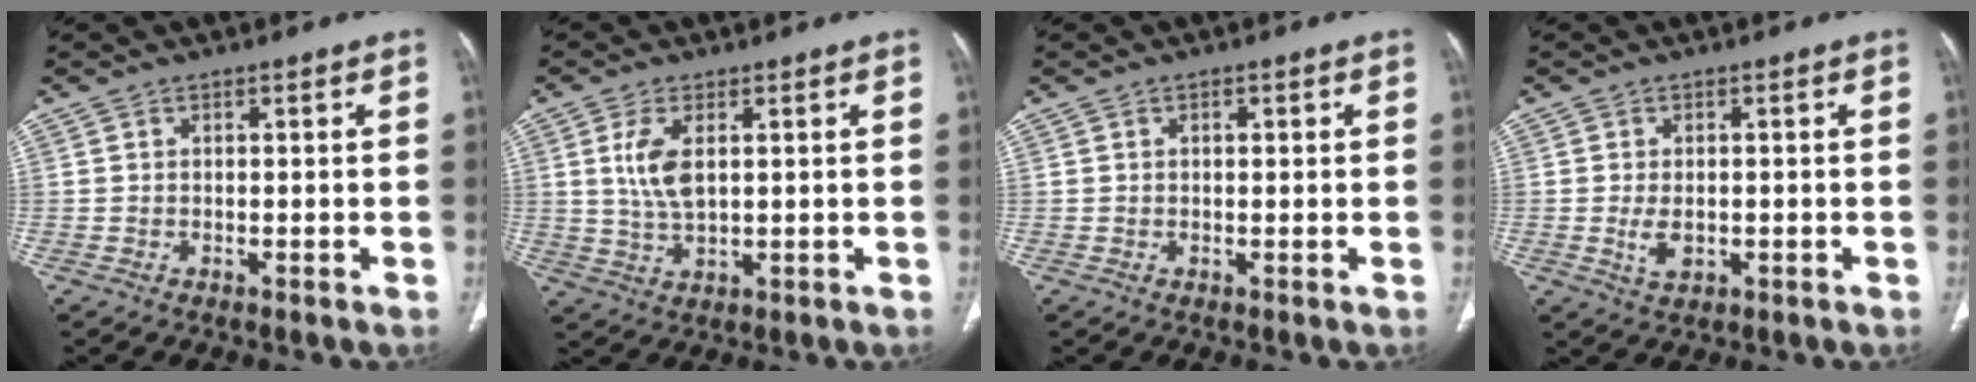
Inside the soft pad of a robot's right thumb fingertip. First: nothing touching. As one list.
[{"total": 6.4, "force": [1.7, 3.0, 5.4], "torque": [-0.117, -0.008, 0.040]}, {"total": 1.1, "force": [0.4, 0.6, 0.9], "torque": [-0.016, 0.002, 0.007]}, {"total": 3.5, "force": [-0.5, 2.1, 2.8], "torque": [-0.048, -0.005, -0.002]}]